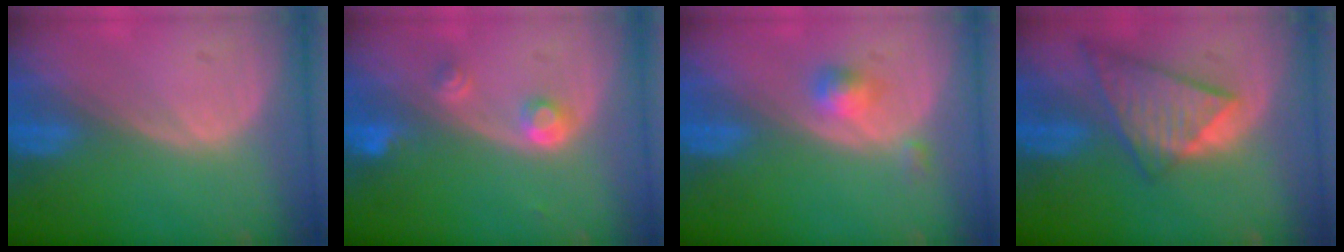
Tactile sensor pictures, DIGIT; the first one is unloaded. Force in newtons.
{"total": 2.9, "press": 2.9, "slide": 0.5}
{"total": 2.6, "press": 2.4, "slide": 1.1}
{"total": 9.0, "press": 7.8, "slide": 4.4}